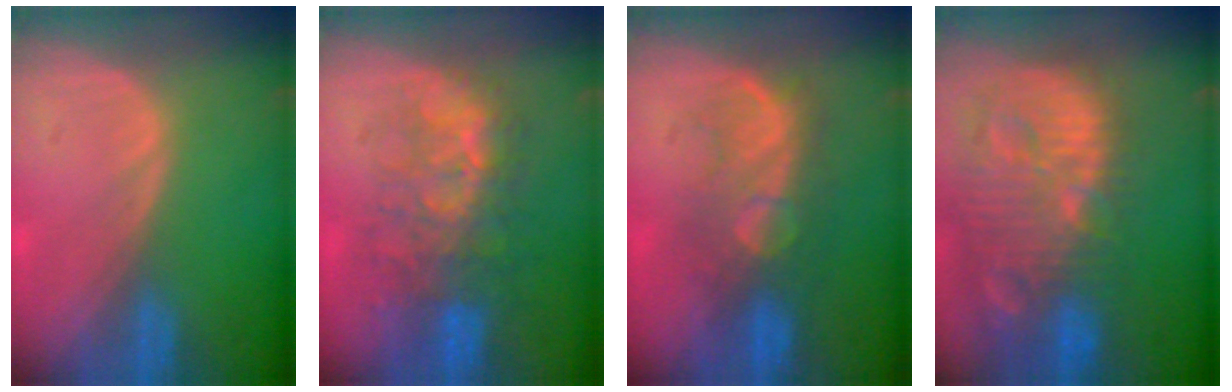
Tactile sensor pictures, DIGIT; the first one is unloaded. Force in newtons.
{"total": 9.4, "press": 8.7, "slide": 3.4}
{"total": 8.2, "press": 7.8, "slide": 2.5}
{"total": 14.3, "press": 12.4, "slide": 7.2}